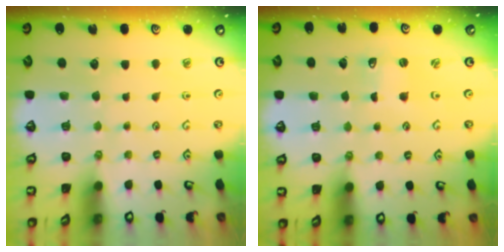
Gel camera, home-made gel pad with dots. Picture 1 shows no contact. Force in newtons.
{"total": 0.0}